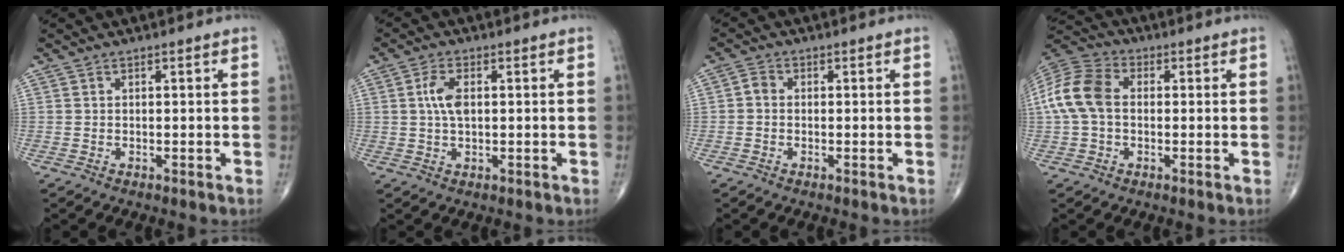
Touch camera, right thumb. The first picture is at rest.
{"total": 4.4, "force": [0.7, 2.1, 3.8], "torque": [-0.083, 0.001, 0.011]}
{"total": 1.8, "force": [-0.2, 1.4, 1.1], "torque": [-0.013, 0.003, -0.011]}
{"total": 11.3, "force": [0.3, 7.8, 8.2], "torque": [-0.176, 0.030, -0.003]}